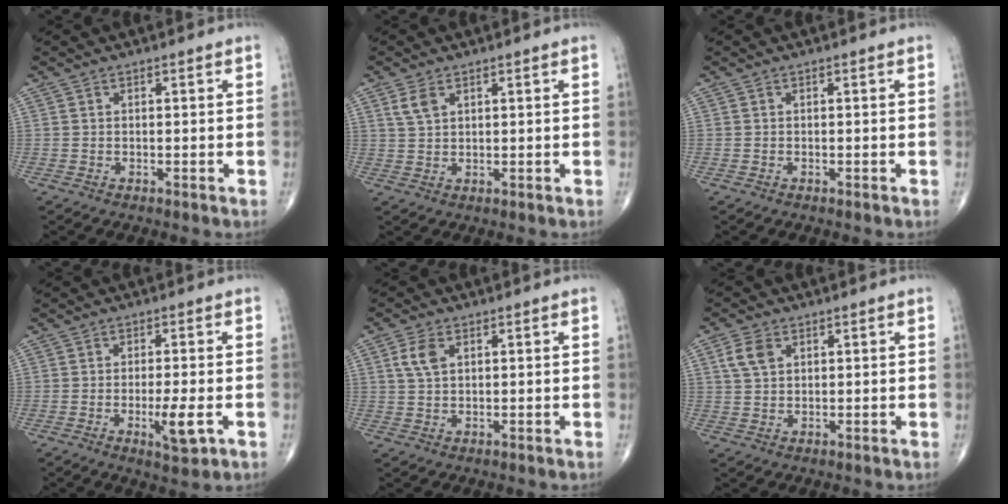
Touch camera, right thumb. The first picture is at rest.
{"total": 3.0, "force": [1.6, 1.7, 1.9], "torque": [-0.037, 0.000, 0.038]}
{"total": 0.0}
{"total": 5.4, "force": [-1.6, 1.2, 5.0], "torque": [-0.084, -0.008, -0.023]}
{"total": 4.1, "force": [1.4, 2.4, 3.0], "torque": [-0.062, 0.002, 0.030]}
{"total": 4.3, "force": [1.7, 2.9, 2.7], "torque": [-0.051, 0.002, 0.035]}